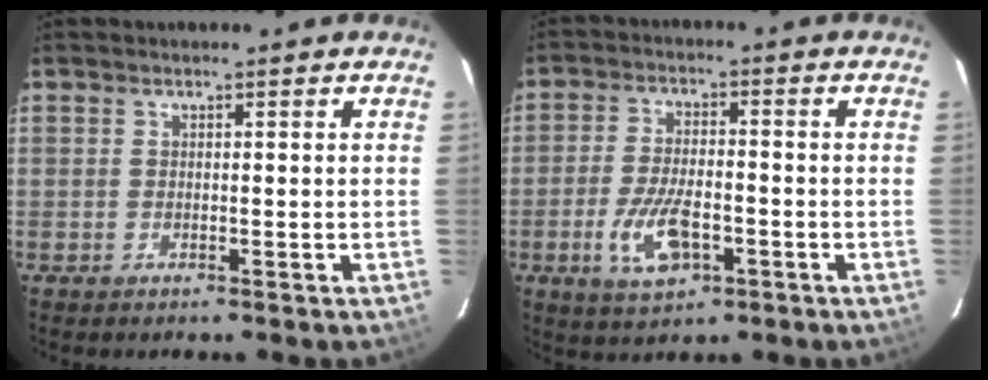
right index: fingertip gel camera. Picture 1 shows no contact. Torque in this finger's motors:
{"motor_torque": [0.32, -0.09, 0.17, 0.05]}